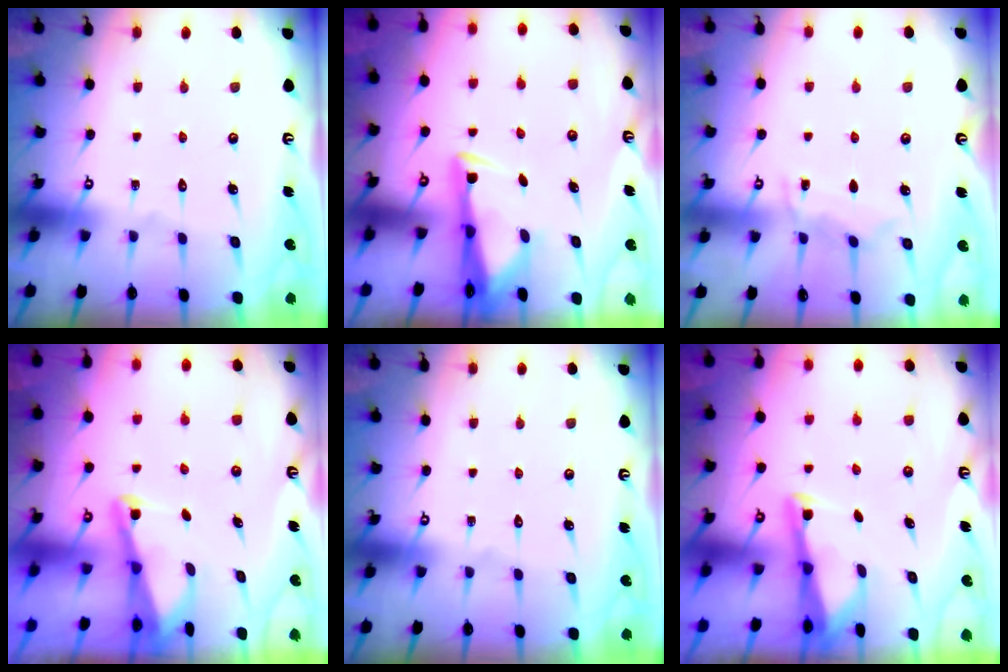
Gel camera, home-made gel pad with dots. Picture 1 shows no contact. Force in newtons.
{"total": 2.9, "press": 2.8, "slide": 0.9}
{"total": 5.8, "press": 5.7, "slide": 0.8}
{"total": 2.2, "press": 2.2, "slide": 0.4}
{"total": 0.0}
{"total": 2.9, "press": 2.9, "slide": 0.2}